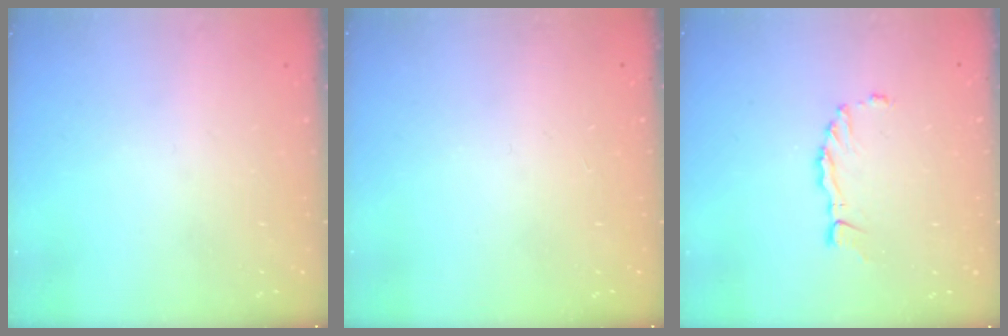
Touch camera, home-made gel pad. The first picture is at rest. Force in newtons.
{"total": 1.6, "press": 1.6, "slide": 0.1}
{"total": 2.7, "press": 2.7, "slide": 0.2}